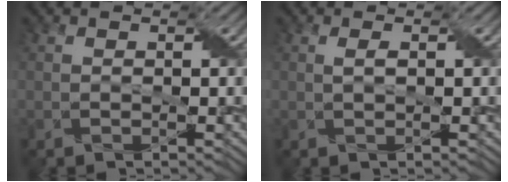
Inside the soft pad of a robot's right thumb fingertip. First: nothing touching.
{"total": 0.9, "force": [0.3, 0.2, 0.9], "torque": [-0.021, 0.005, 0.004]}